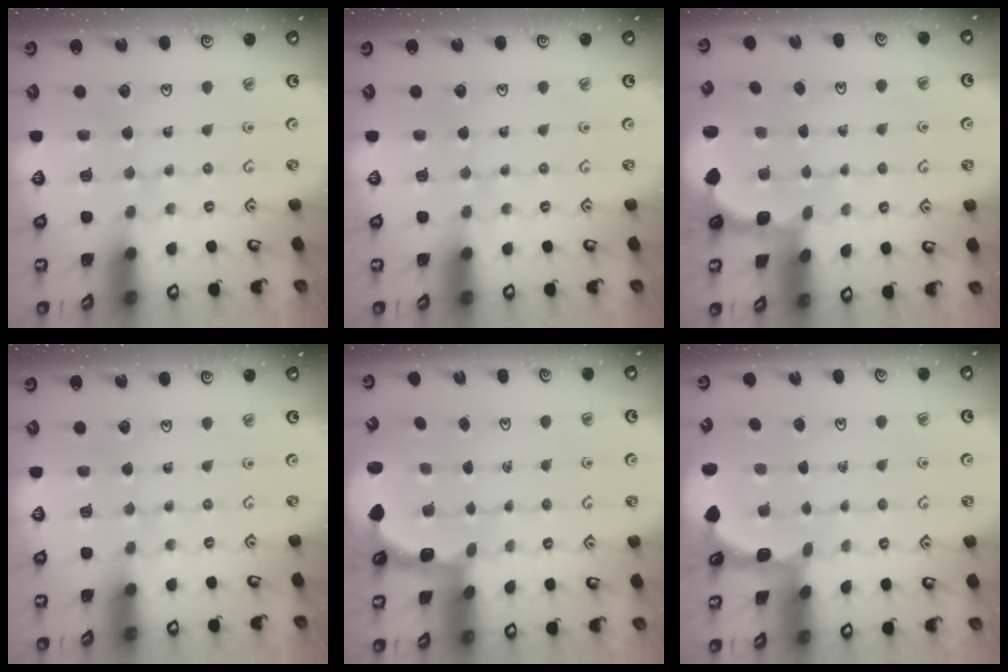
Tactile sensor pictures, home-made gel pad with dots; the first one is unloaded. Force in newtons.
{"total": 0.0}
{"total": 1.9, "press": 1.8, "slide": 0.7}
{"total": 0.0}
{"total": 2.7, "press": 2.1, "slide": 1.7}
{"total": 2.1, "press": 2.1, "slide": 0.2}